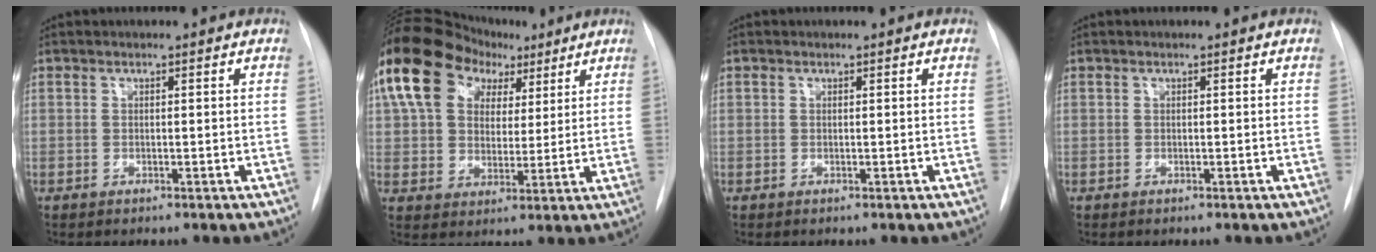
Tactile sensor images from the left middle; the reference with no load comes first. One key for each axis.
{"total": 15.0, "fx": 8.0, "fy": 10.0, "fz": 7.8, "tx": -0.156, "ty": 0.052, "tz": 0.141}
{"total": 0.7, "fx": -0.1, "fy": -0.4, "fz": -0.6, "tx": 0.017, "ty": -0.004, "tz": -0.003}
{"total": 0.0}